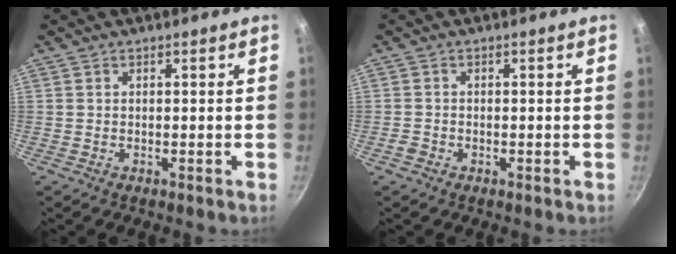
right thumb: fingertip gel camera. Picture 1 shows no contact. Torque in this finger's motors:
{"motor_torque": [0.19, 0.02, -0.22, 0.08, -0.01]}